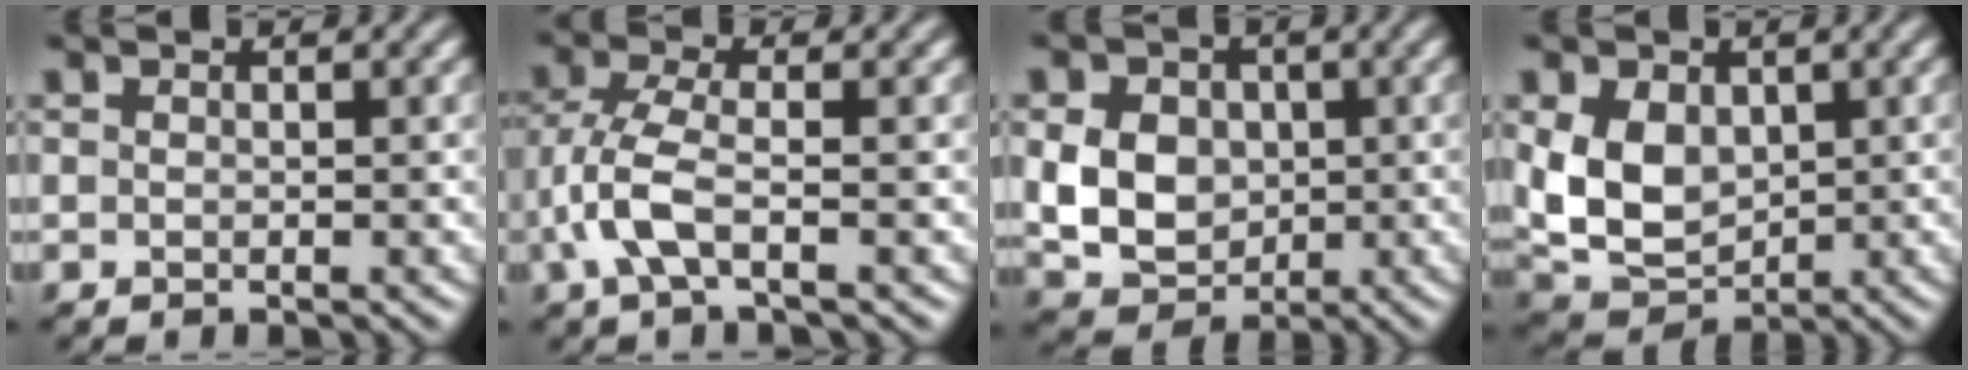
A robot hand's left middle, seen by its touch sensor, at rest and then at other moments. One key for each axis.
{"total": 4.4, "fx": -1.4, "fy": 1.6, "fz": 3.8, "tx": -0.097, "ty": 0.007, "tz": -0.036}
{"total": 6.4, "fx": 0.4, "fy": 5.2, "fz": 3.8, "tx": -0.076, "ty": -0.002, "tz": 0.003}
{"total": 6.1, "fx": 0.7, "fy": 4.4, "fz": 4.1, "tx": -0.087, "ty": -0.006, "tz": 0.013}